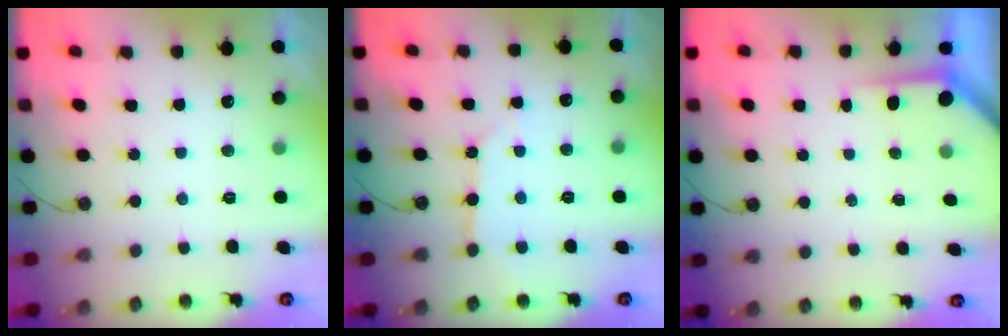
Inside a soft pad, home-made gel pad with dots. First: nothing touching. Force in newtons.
{"total": 5.4, "press": 5.4, "slide": 0.6}
{"total": 3.5, "press": 3.5, "slide": 0.4}